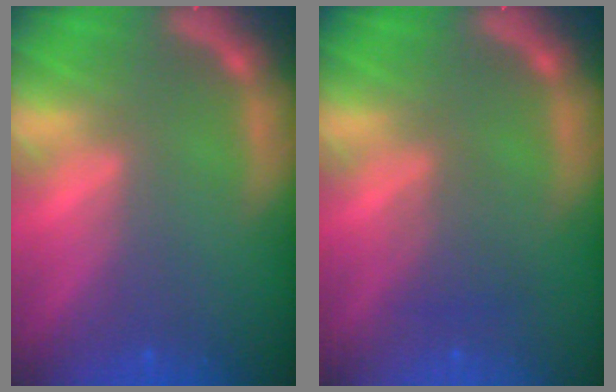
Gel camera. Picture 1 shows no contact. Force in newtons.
{"total": 2.0}